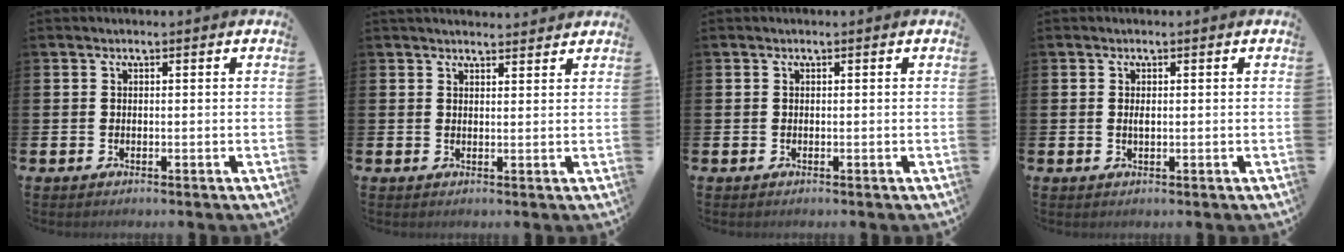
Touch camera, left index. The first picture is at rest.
{"total": 2.3, "force": [2.2, 0.3, 0.0], "torque": [0.006, -0.013, 0.039]}
{"total": 0.0}
{"total": 0.7, "force": [0.1, 0.2, 0.6], "torque": [-0.010, 0.000, 0.001]}